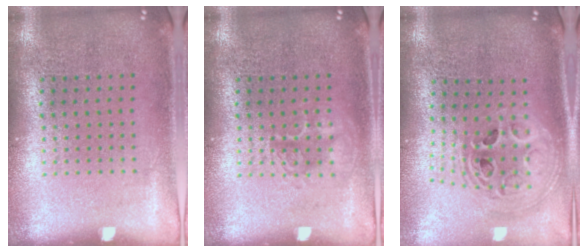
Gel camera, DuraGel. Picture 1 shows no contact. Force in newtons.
{"total": 1.7, "press": 1.6, "slide": 0.3}
{"total": 2.4, "press": 1.8, "slide": 1.6}